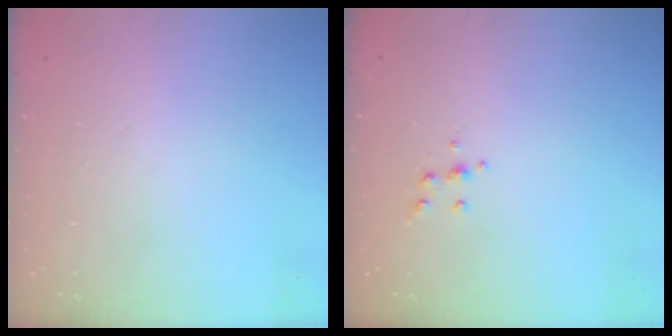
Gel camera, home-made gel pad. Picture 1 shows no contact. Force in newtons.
{"total": 4.1, "press": 4.0, "slide": 1.0}